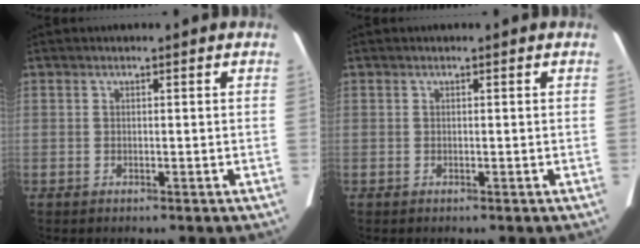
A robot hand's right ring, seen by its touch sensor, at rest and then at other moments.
{"total": 0.0}